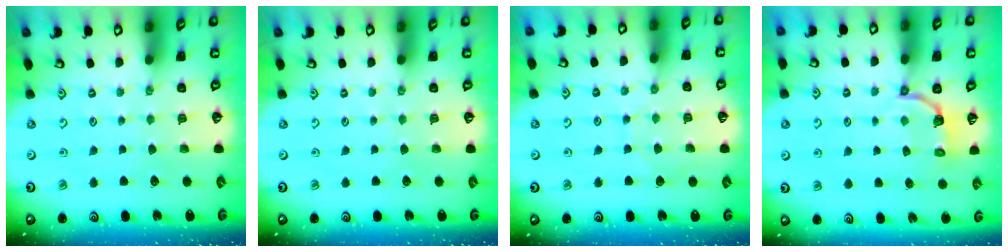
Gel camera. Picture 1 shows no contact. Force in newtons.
{"total": 0.0}
{"total": 4.5, "press": 4.5, "slide": 0.5}
{"total": 3.8, "press": 1.9, "slide": 3.3}